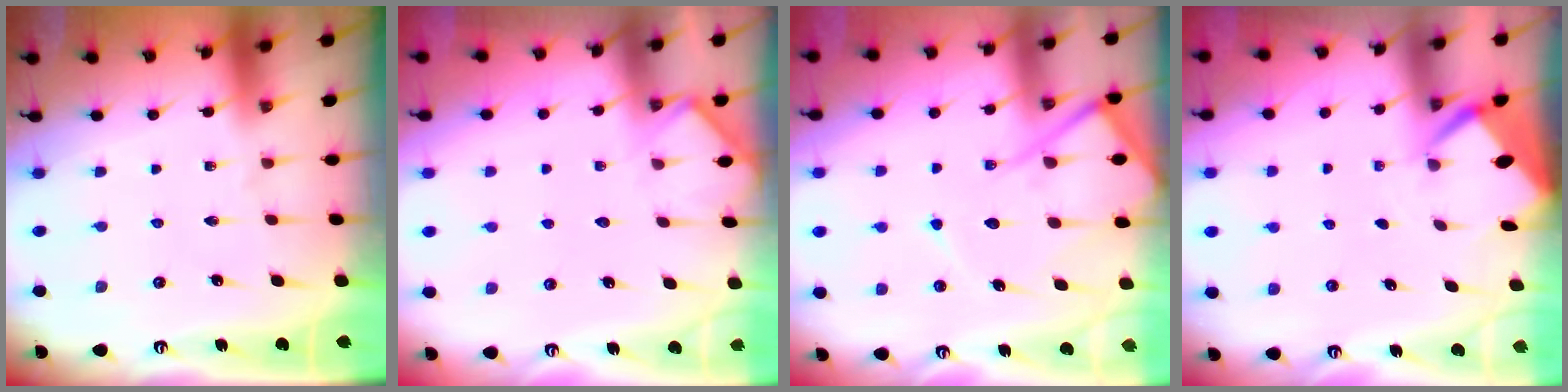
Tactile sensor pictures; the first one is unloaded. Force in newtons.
{"total": 4.8, "press": 4.7, "slide": 0.6}
{"total": 13.1, "press": 13.1, "slide": 1.3}
{"total": 2.7, "press": 2.7, "slide": 0.3}